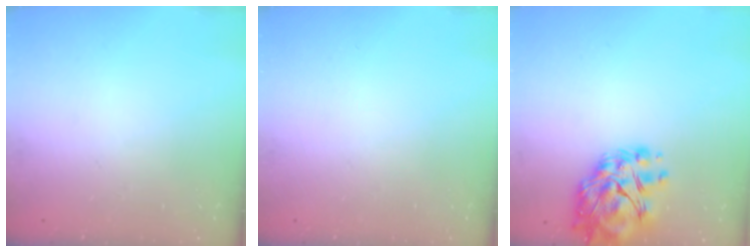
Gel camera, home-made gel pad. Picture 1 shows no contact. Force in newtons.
{"total": 0.0}
{"total": 12.0, "press": 11.2, "slide": 4.2}